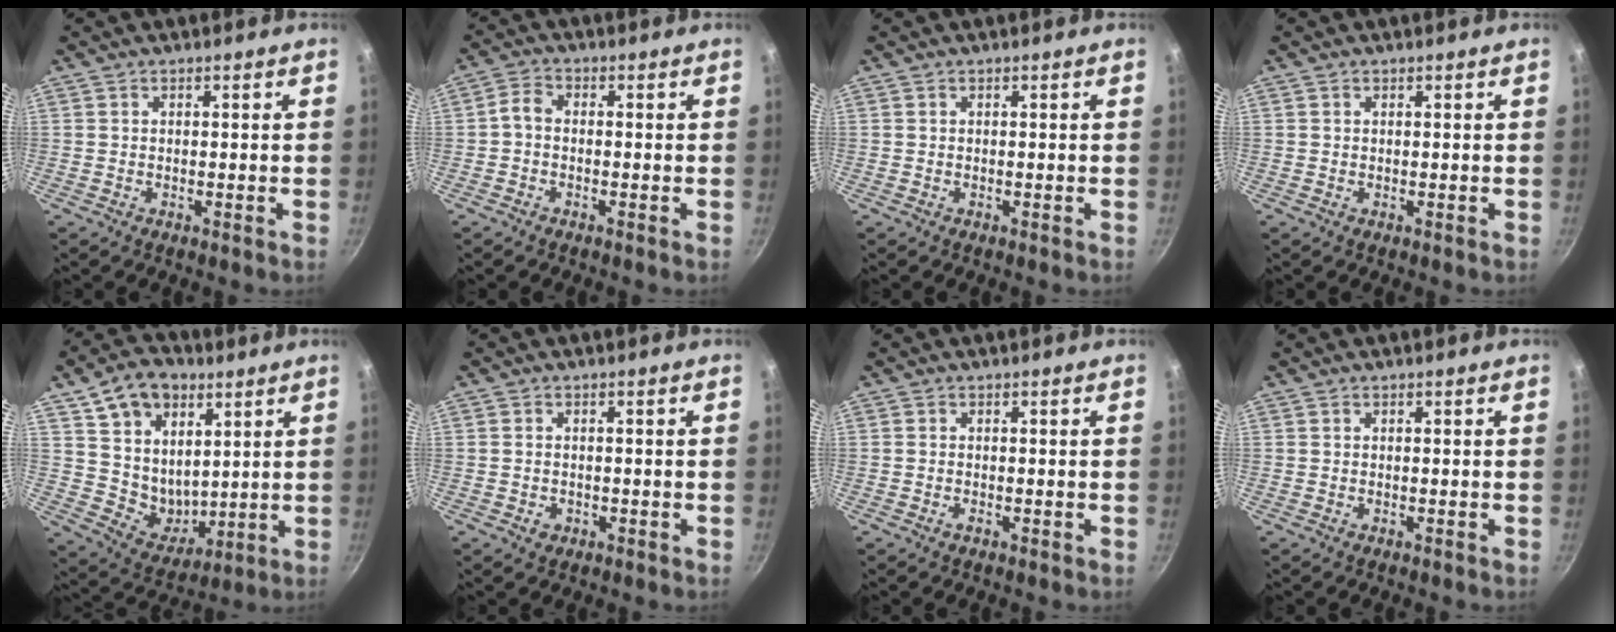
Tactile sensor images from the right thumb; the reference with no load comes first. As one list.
[{"total": 2.6, "force": [-0.8, 1.7, 1.8], "torque": [-0.044, 0.015, -0.026]}, {"total": 0.0}, {"total": 0.0}, {"total": 15.6, "force": [7.2, 11.4, 7.8], "torque": [-0.089, -0.036, 0.140]}, {"total": 1.9, "force": [-0.7, 1.5, 0.8], "torque": [-0.013, 0.004, -0.005]}, {"total": 0.7, "force": [-0.5, 0.2, 0.5], "torque": [-0.013, 0.001, -0.011]}, {"total": 0.0}]